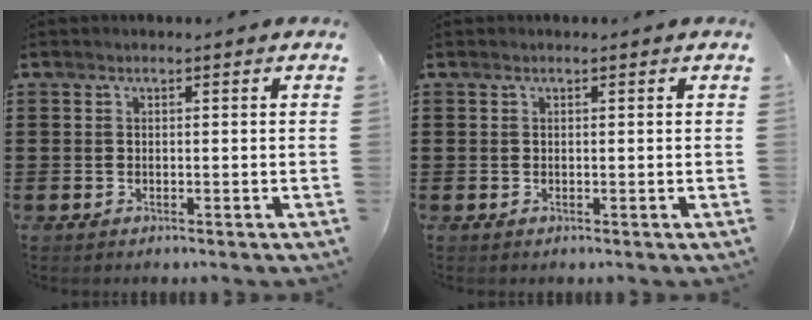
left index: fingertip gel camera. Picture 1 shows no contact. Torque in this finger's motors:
{"motor_torque": [-0.38, 0.51, -0.02, -0.01]}